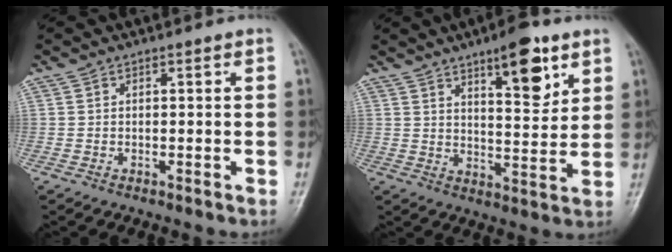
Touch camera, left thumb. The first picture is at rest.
{"total": 10.8, "force": [6.2, 3.7, 8.1], "torque": [-0.098, -0.037, 0.096]}